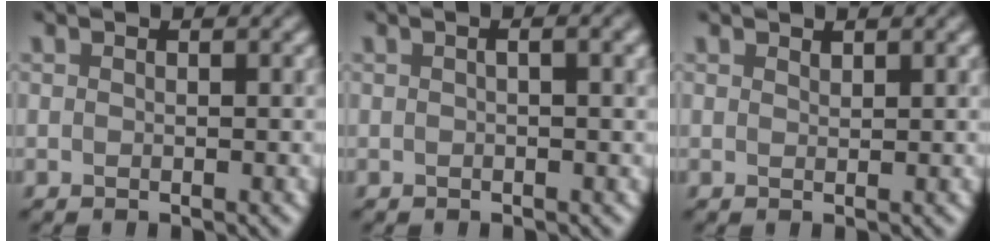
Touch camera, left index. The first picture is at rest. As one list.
[{"total": 4.0, "force": [1.2, 1.7, 3.4], "torque": [-0.028, 0.018, -0.009]}, {"total": 0.6, "force": [0.6, 0.1, 0.0], "torque": [-0.002, 0.003, 0.011]}]